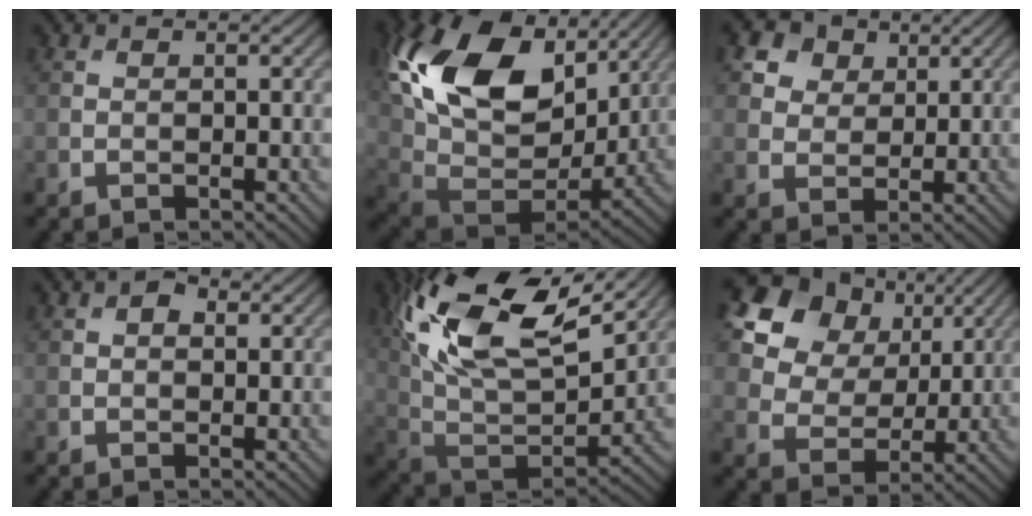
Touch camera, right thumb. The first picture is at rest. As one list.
[{"total": 20.0, "force": [7.4, 12.7, 13.5], "torque": [-0.300, 0.014, 0.151]}, {"total": 6.7, "force": [3.9, 4.7, 2.9], "torque": [-0.097, -0.007, 0.073]}, {"total": 1.7, "force": [0.6, 1.0, 1.2], "torque": [-0.020, 0.004, 0.008]}, {"total": 18.3, "force": [9.7, 8.7, 13.0], "torque": [-0.294, 0.032, 0.170]}, {"total": 13.8, "force": [7.0, 9.8, 6.9], "torque": [-0.177, 0.041, 0.117]}]